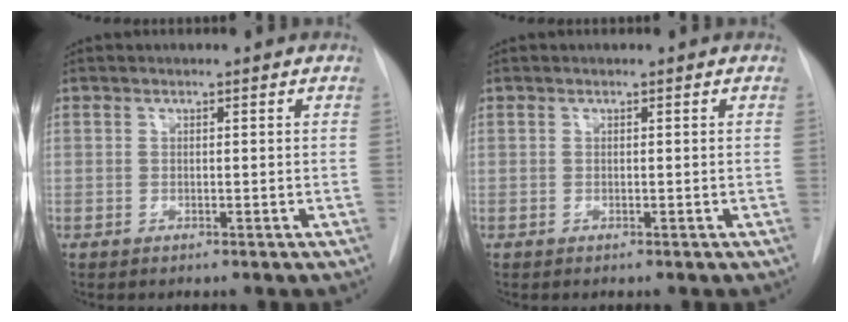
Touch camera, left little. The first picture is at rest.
{"total": 0.0}